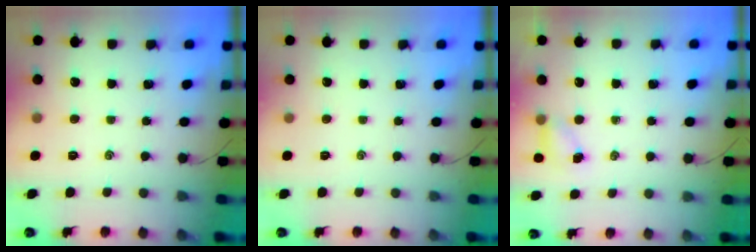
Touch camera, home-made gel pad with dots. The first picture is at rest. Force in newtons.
{"total": 0.0}
{"total": 5.0, "press": 4.9, "slide": 1.1}